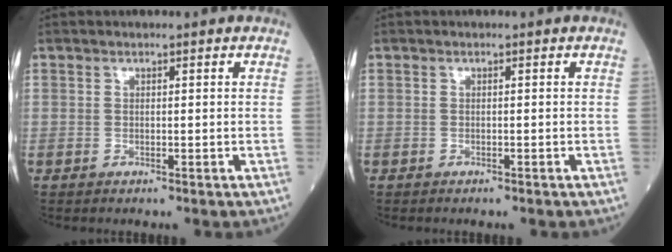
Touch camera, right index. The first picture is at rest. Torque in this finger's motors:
{"motor_torque": [-0.02, -0.04, -0.02, -0.01]}